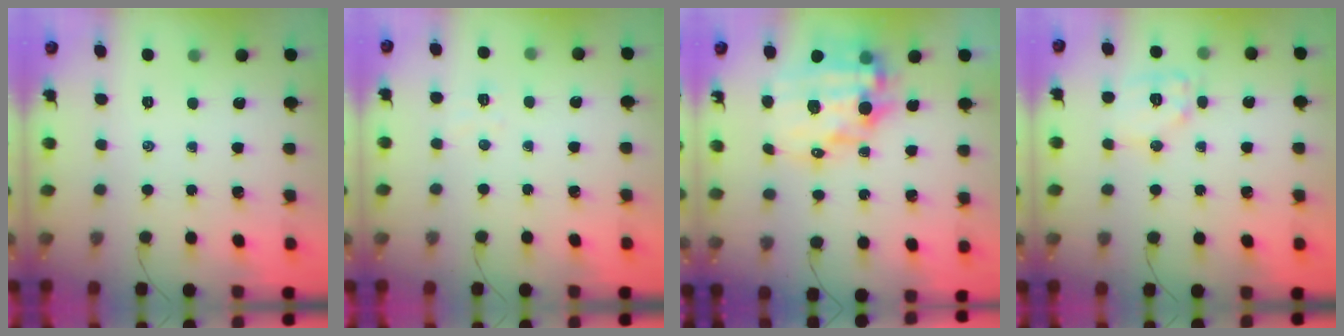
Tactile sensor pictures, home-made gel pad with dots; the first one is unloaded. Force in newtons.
{"total": 3.0, "press": 2.8, "slide": 0.8}
{"total": 16.4, "press": 15.9, "slide": 3.8}
{"total": 9.8, "press": 9.8, "slide": 0.2}